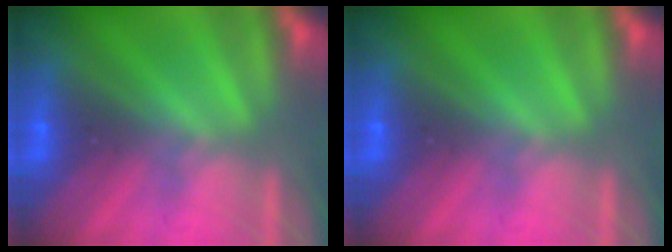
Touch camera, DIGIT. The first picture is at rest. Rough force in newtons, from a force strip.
{"total": 0.0}